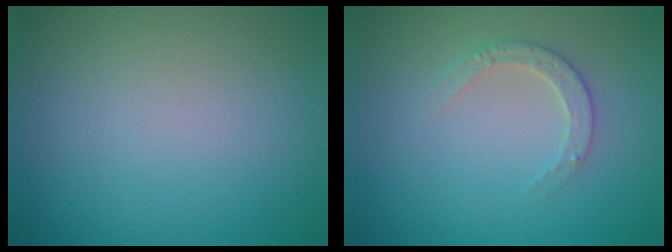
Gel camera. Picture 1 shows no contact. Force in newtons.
{"total": 2.1, "press": 2.1, "slide": 0.3}